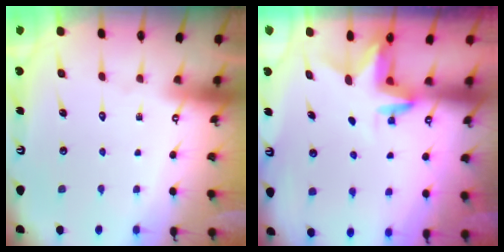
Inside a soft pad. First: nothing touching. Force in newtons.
{"total": 3.1, "press": 3.1, "slide": 0.4}